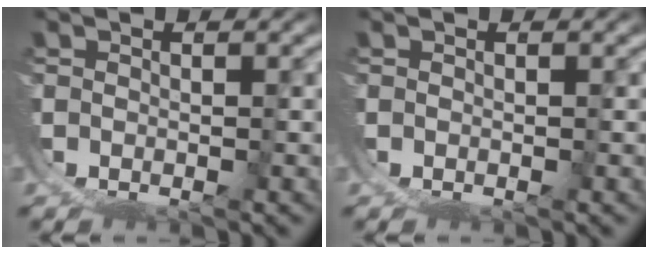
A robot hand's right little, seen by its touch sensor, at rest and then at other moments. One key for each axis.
{"total": 0.0}